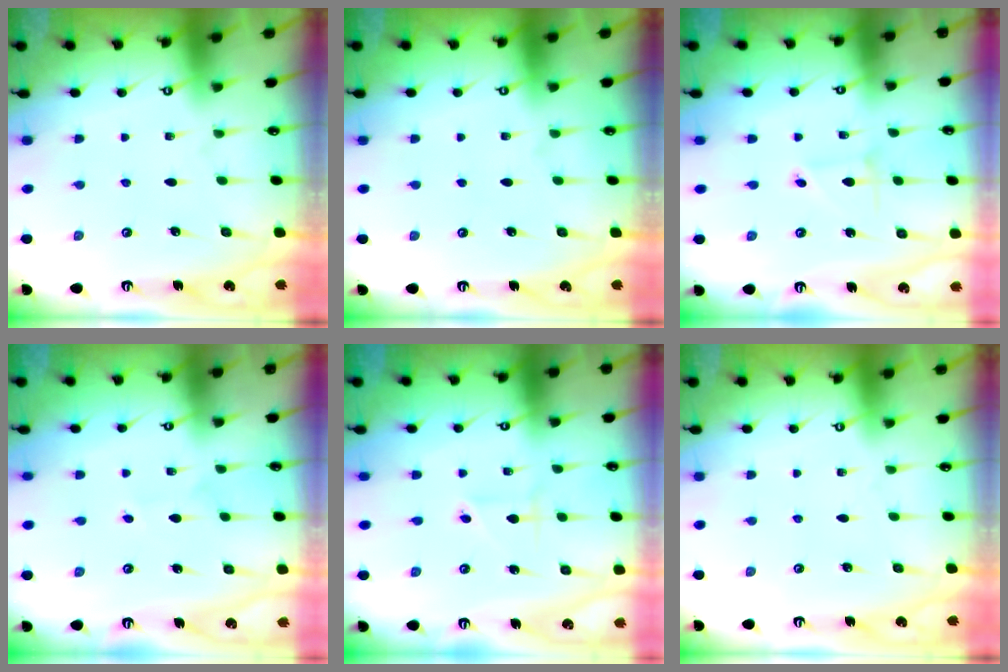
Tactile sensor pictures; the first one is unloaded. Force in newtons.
{"total": 0.0}
{"total": 2.3, "press": 2.3, "slide": 0.2}
{"total": 2.9, "press": 2.8, "slide": 0.4}
{"total": 1.8, "press": 1.7, "slide": 0.7}
{"total": 0.0}